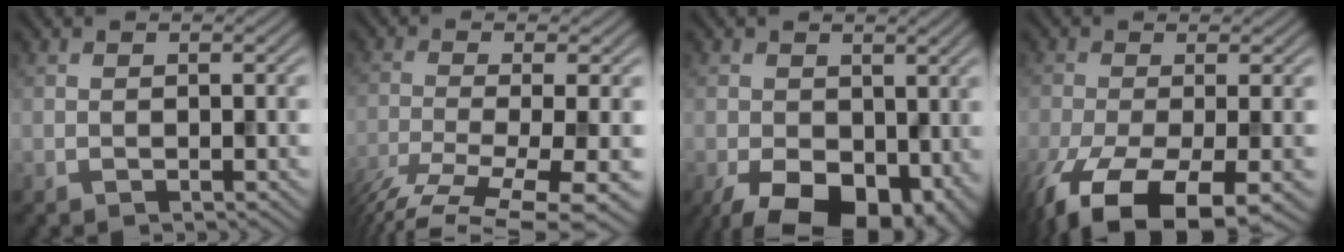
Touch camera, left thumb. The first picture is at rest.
{"total": 10.5, "force": [-6.6, 2.3, 7.9], "torque": [-0.152, -0.019, -0.094]}
{"total": 11.8, "force": [-3.9, 7.3, 8.4], "torque": [-0.149, -0.033, -0.049]}
{"total": 13.5, "force": [-6.9, 5.2, 10.3], "torque": [-0.226, -0.041, -0.101]}